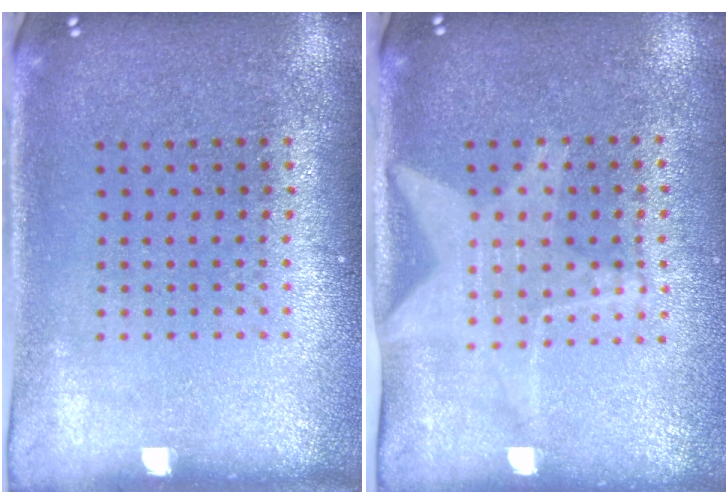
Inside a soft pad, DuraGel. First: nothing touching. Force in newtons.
{"total": 1.9, "press": 1.6, "slide": 1.1}